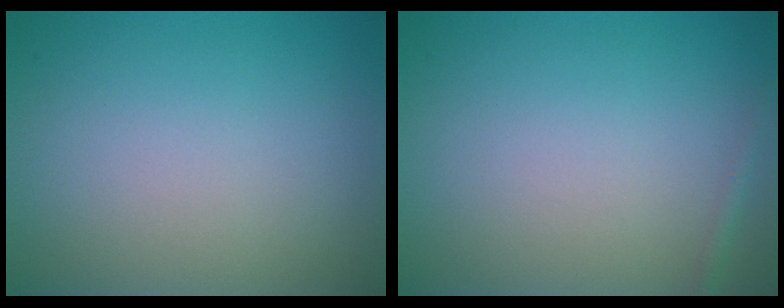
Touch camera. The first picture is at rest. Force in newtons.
{"total": 0.7, "press": 0.7, "slide": 0.0}